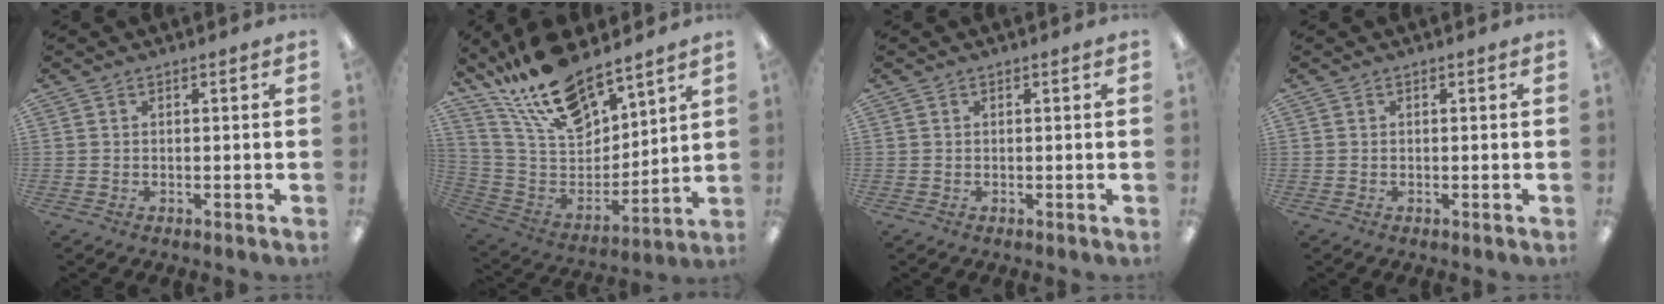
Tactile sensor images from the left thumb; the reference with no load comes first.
{"total": 19.7, "force": [16.2, 6.9, 8.8], "torque": [-0.178, -0.101, 0.290]}
{"total": 0.0}
{"total": 0.0}